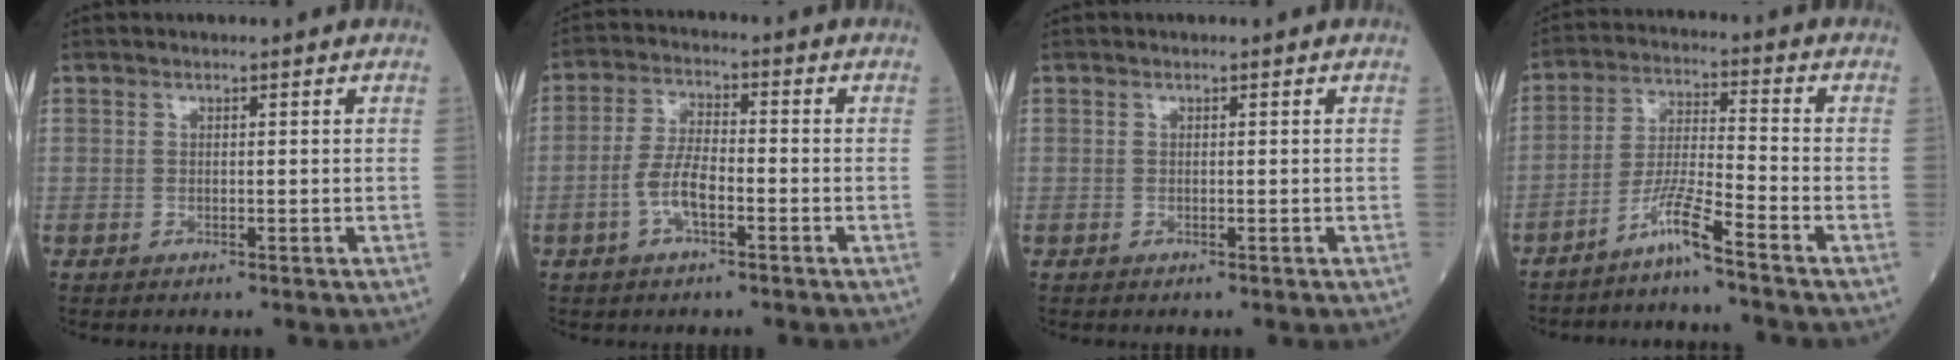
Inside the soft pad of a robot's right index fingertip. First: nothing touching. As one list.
[{"total": 5.7, "force": [-2.2, 1.9, 4.9], "torque": [-0.104, 0.007, -0.045]}, {"total": 0.0}, {"total": 6.1, "force": [-4.9, -1.1, 3.6], "torque": [-0.073, -0.013, -0.099]}]